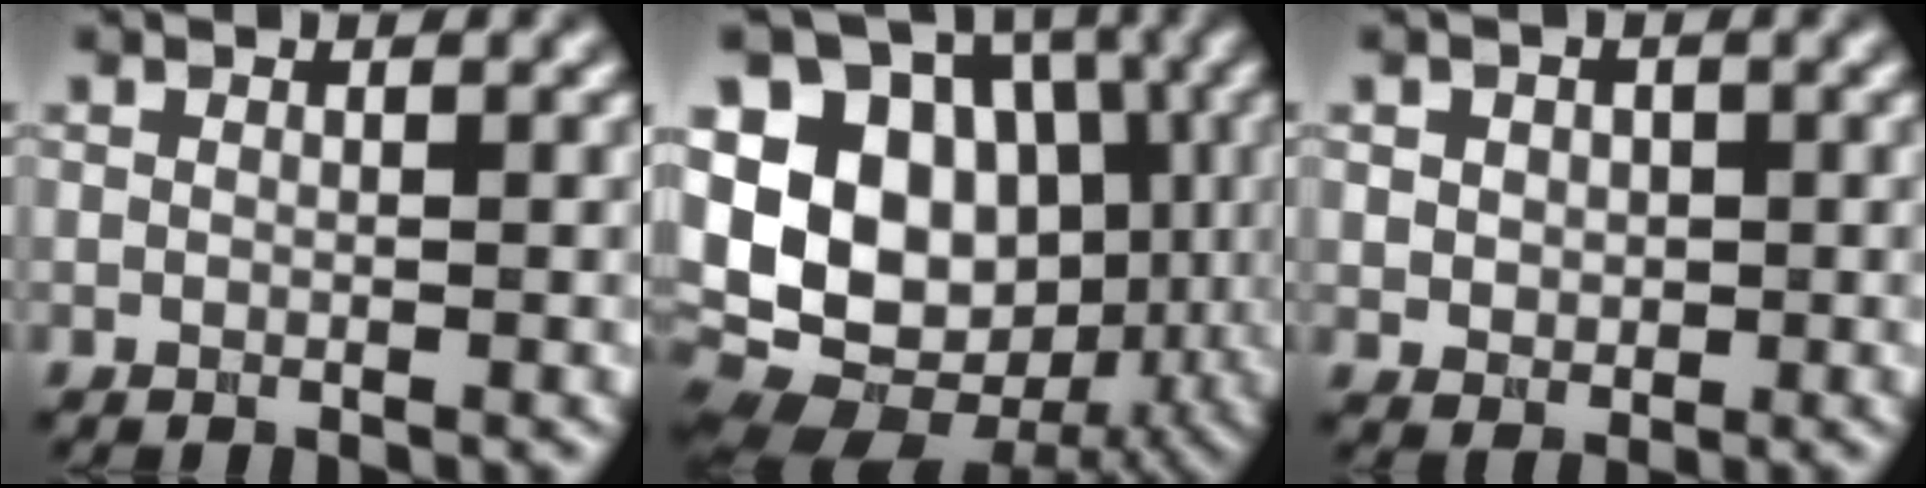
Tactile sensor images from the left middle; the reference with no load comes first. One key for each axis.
{"total": 14.2, "fx": 0.2, "fy": 11.1, "fz": 8.9, "tx": -0.154, "ty": 0.011, "tz": -0.002}
{"total": 2.5, "fx": 0.7, "fy": 2.1, "fz": 1.2, "tx": -0.025, "ty": 0.005, "tz": 0.011}